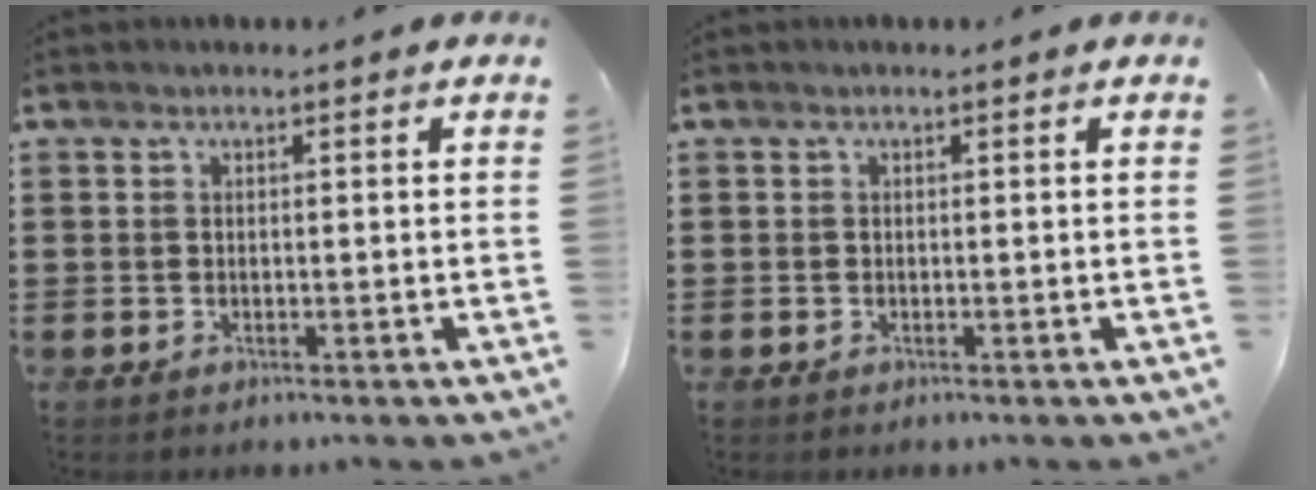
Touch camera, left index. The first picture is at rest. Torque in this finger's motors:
{"motor_torque": [-0.01, 0.02, 0.02, -0.01]}